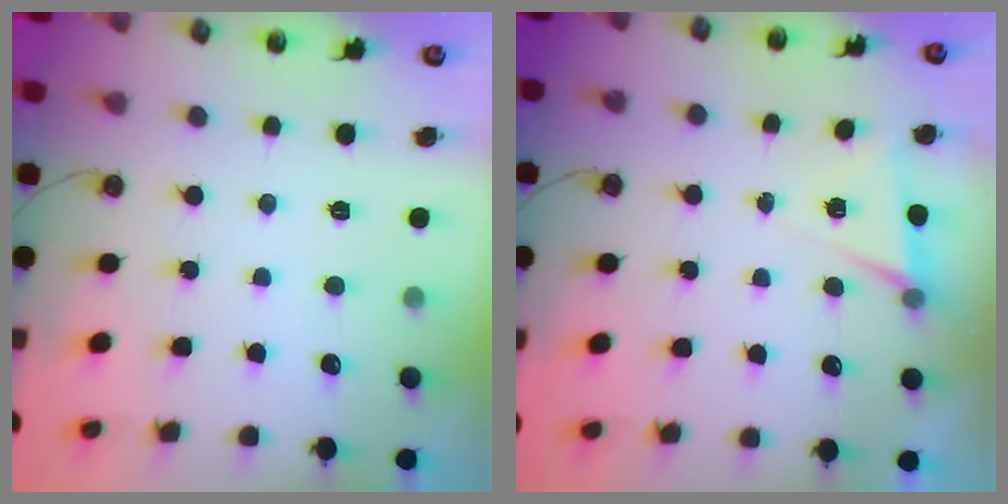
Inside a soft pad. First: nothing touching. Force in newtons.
{"total": 4.6, "press": 2.7, "slide": 3.8}